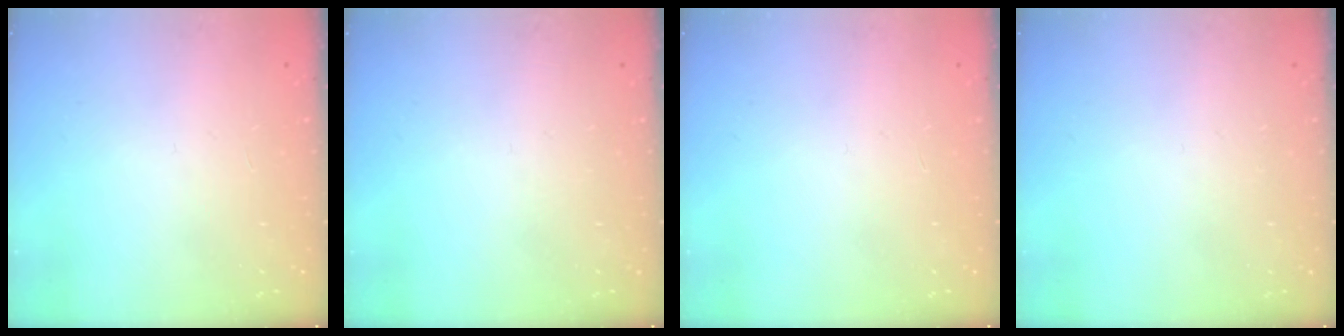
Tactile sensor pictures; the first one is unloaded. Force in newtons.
{"total": 0.0}
{"total": 0.0}
{"total": 0.0}